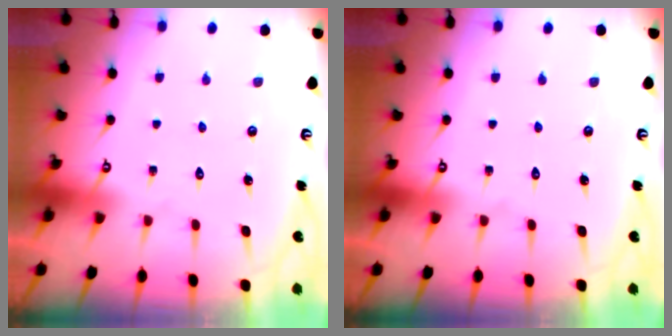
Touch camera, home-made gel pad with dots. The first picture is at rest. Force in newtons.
{"total": 0.0}